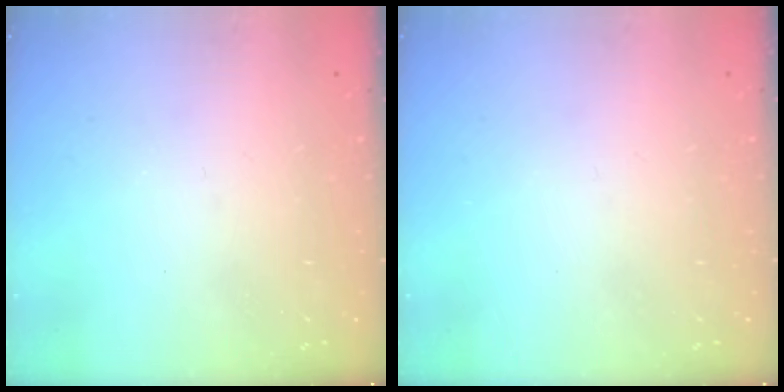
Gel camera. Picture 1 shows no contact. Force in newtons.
{"total": 0.0}